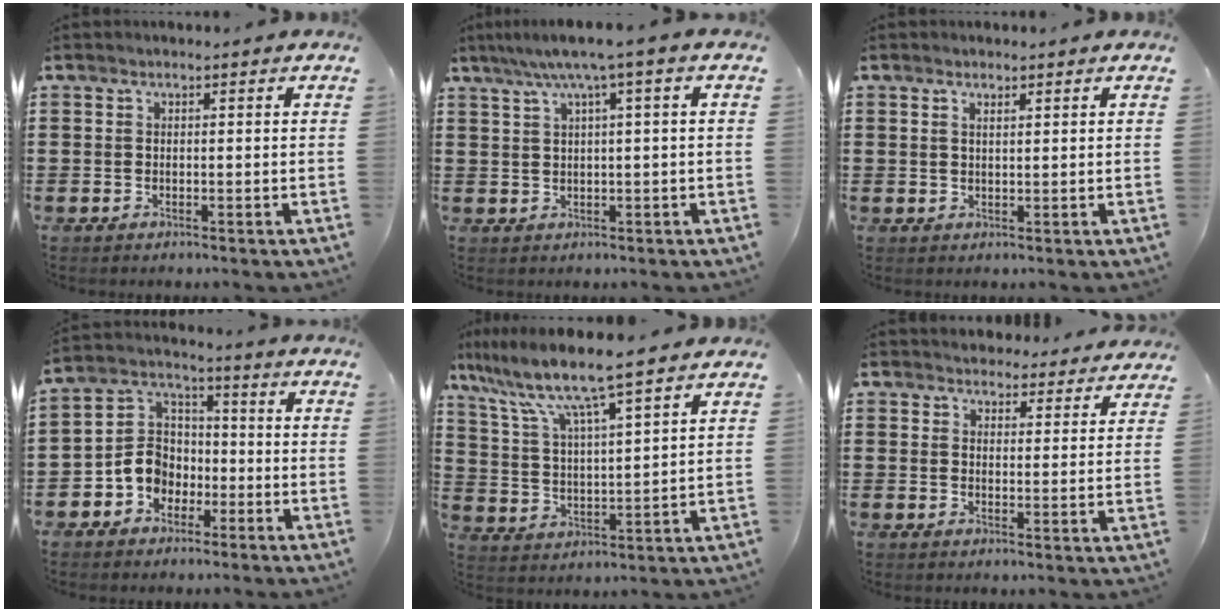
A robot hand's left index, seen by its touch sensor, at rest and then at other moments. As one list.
[{"total": 4.2, "force": [1.5, -0.3, 3.9], "torque": [-0.079, 0.000, 0.020]}, {"total": 0.9, "force": [0.6, 0.3, 0.6], "torque": [-0.012, 0.002, 0.011]}, {"total": 6.7, "force": [-2.9, 5.6, 2.1], "torque": [-0.079, 0.007, -0.065]}, {"total": 8.2, "force": [6.9, 0.2, 4.4], "torque": [-0.115, -0.040, 0.113]}, {"total": 3.9, "force": [3.8, 0.7, -0.1], "torque": [-0.004, -0.017, 0.070]}]